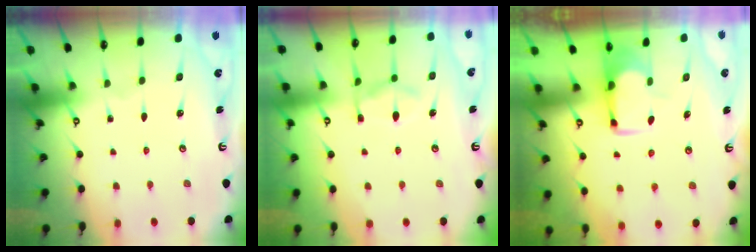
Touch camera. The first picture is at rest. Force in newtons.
{"total": 7.6, "press": 7.5, "slide": 1.4}
{"total": 1.6, "press": 1.5, "slide": 0.6}